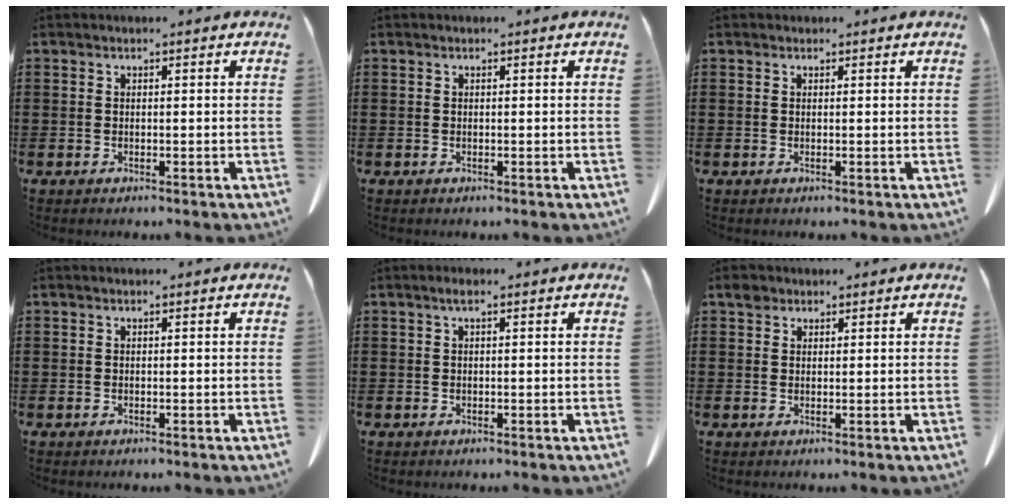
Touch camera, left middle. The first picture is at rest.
{"total": 0.0}
{"total": 0.0}
{"total": 0.0}
{"total": 0.9, "force": [0.2, 0.1, 0.9], "torque": [-0.017, 0.001, 0.004]}
{"total": 2.0, "force": [1.5, 1.1, 0.7], "torque": [-0.018, 0.003, 0.030]}